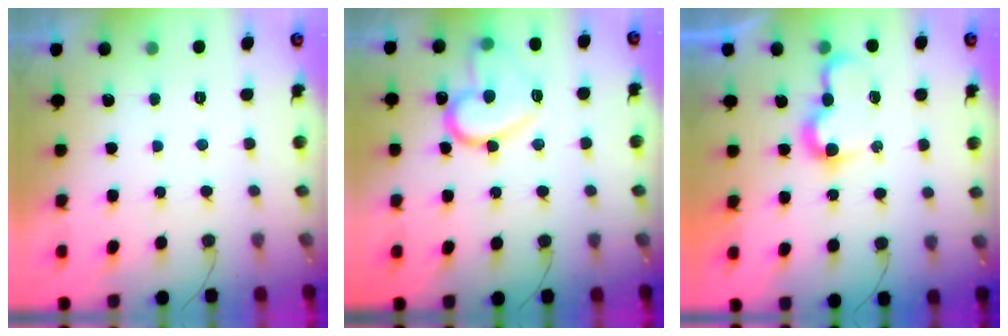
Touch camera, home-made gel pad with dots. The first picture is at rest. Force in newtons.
{"total": 15.9, "press": 15.8, "slide": 0.8}
{"total": 7.9, "press": 7.9, "slide": 0.7}